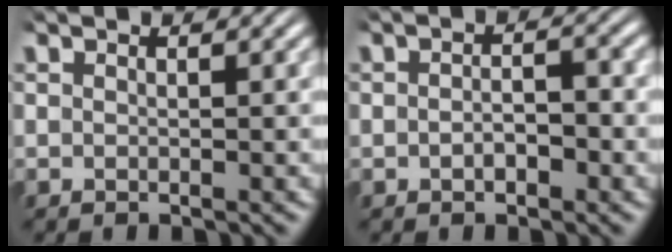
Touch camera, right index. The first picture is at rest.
{"total": 1.9, "force": [-0.8, 0.9, 1.5], "torque": [-0.017, 0.003, -0.017]}